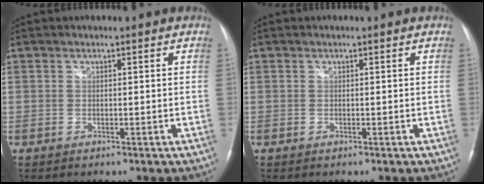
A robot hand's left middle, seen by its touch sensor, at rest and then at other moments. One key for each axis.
{"total": 0.0}